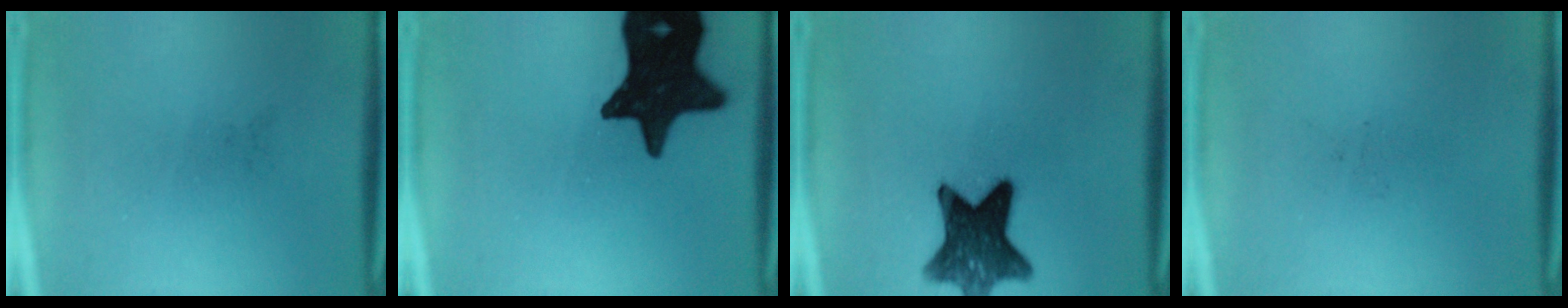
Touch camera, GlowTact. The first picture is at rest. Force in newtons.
{"total": 17.3}
{"total": 11.5}
{"total": 0.0}